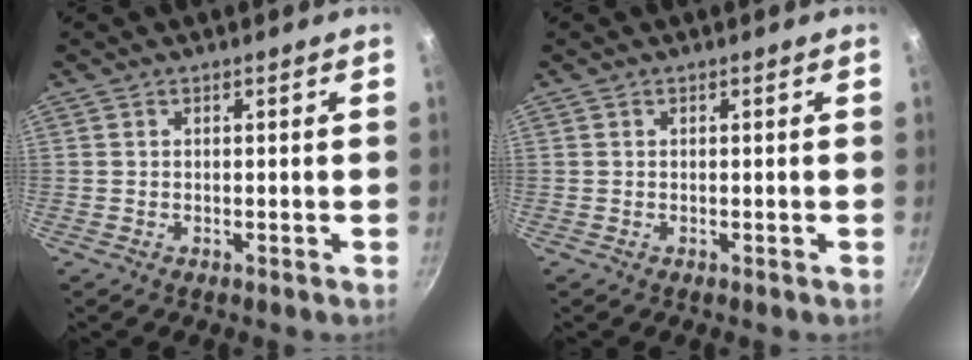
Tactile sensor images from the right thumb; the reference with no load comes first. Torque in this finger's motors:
{"motor_torque": [0.00, 0.00, 0.04, -0.04, 0.00]}